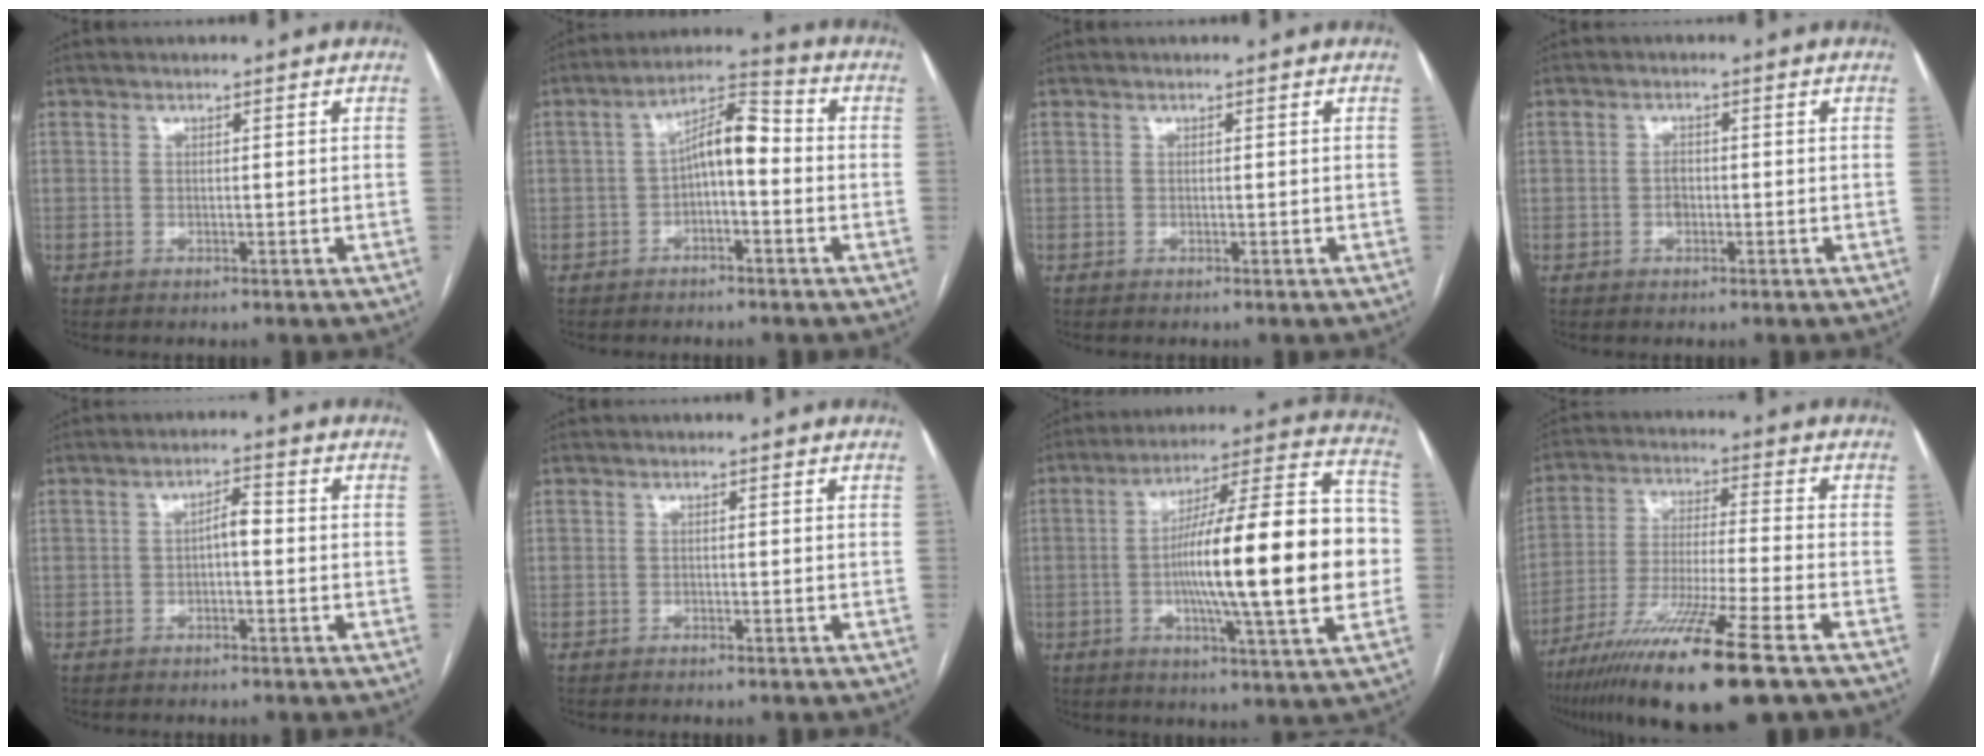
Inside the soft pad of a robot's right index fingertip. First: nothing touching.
{"total": 7.5, "force": [-0.7, 2.5, 7.0], "torque": [-0.123, 0.035, -0.014]}
{"total": 0.0}
{"total": 1.7, "force": [-0.4, 1.1, 1.2], "torque": [-0.020, 0.004, -0.006]}
{"total": 2.7, "force": [-0.4, 0.9, 2.5], "torque": [-0.040, 0.011, -0.006]}
{"total": 0.0}
{"total": 24.0, "force": [-2.2, 2.2, 23.8], "torque": [-0.328, 0.022, -0.038]}
{"total": 17.5, "force": [-11.0, -0.2, 13.6], "torque": [-0.250, -0.052, -0.196]}